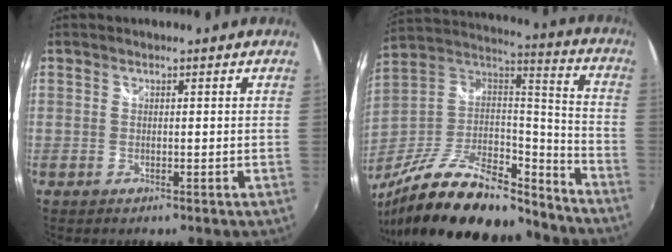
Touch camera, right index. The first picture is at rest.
{"total": 29.5, "force": [-21.6, 10.6, 17.1], "torque": [-0.309, -0.010, -0.341]}